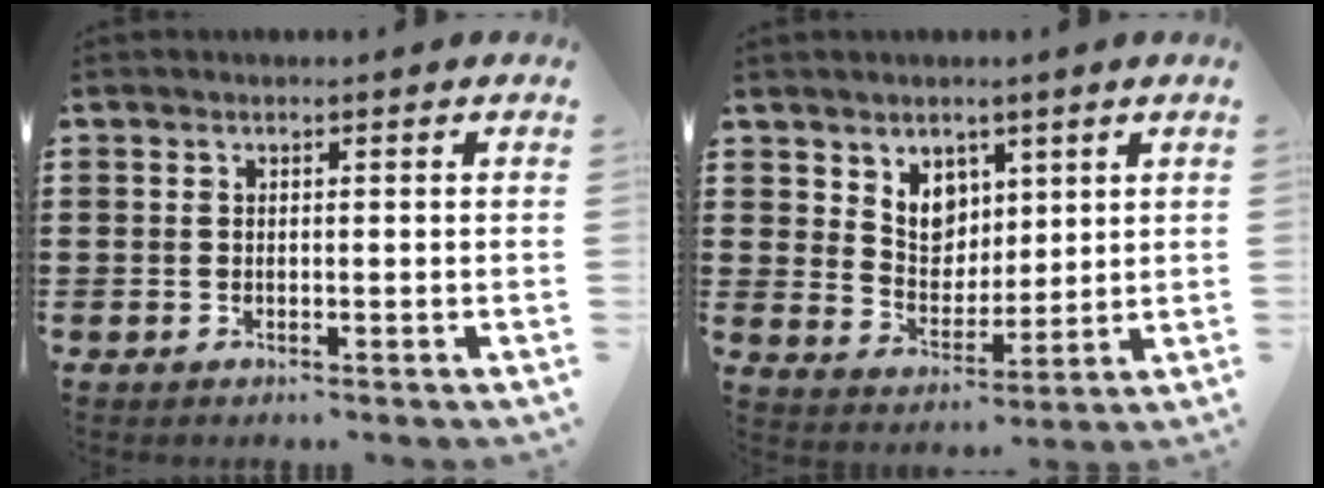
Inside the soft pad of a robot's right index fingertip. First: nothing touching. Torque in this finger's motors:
{"motor_torque": [0.83, 0.83, 0.12, 0.05]}